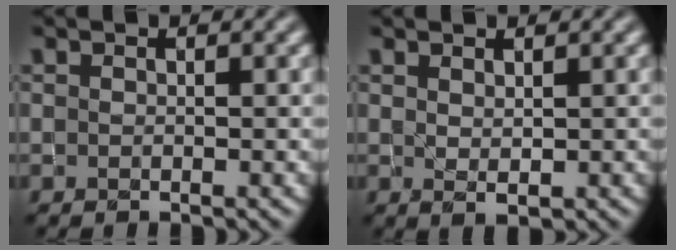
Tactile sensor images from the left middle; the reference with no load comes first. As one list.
[{"total": 1.0, "force": [0.8, 0.3, 0.5], "torque": [-0.013, -0.001, 0.020]}]